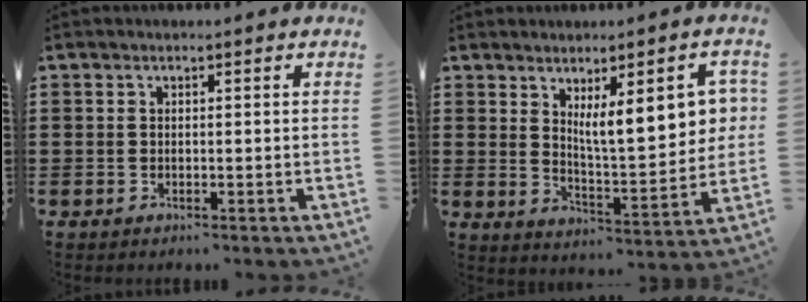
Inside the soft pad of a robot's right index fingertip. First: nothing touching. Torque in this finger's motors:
{"motor_torque": [1.58, 0.56, 0.78, 0.14]}